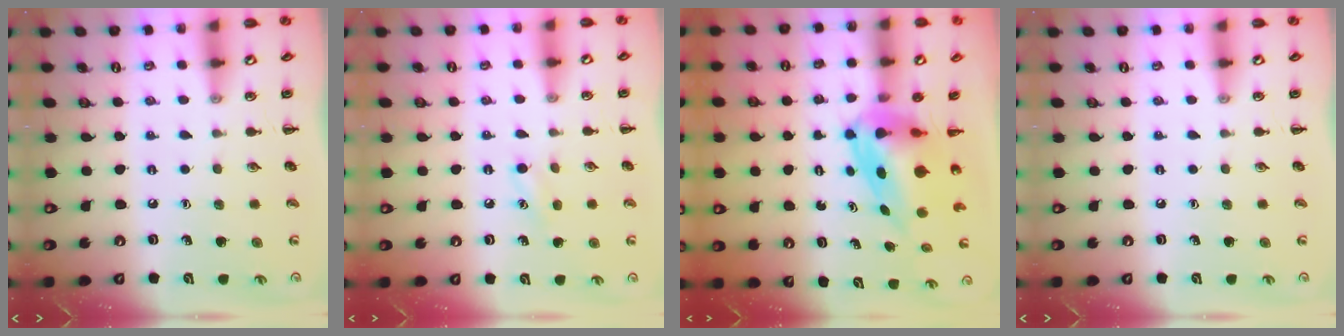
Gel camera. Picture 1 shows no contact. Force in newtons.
{"total": 3.2, "press": 3.0, "slide": 0.9}
{"total": 7.0, "press": 6.7, "slide": 2.1}
{"total": 0.0}